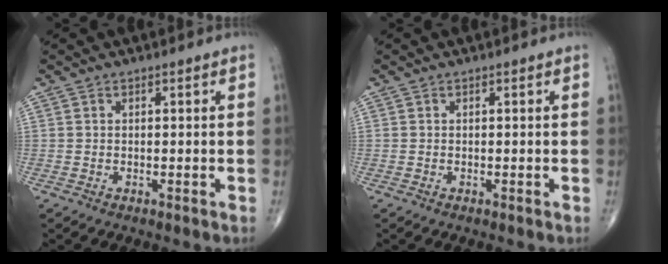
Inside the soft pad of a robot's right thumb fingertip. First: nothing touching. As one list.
[{"total": 0.0}]